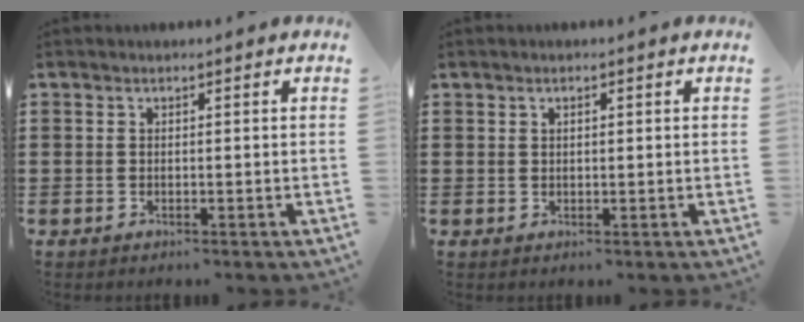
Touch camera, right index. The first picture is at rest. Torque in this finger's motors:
{"motor_torque": [-0.08, -0.01, -0.03, -0.01]}